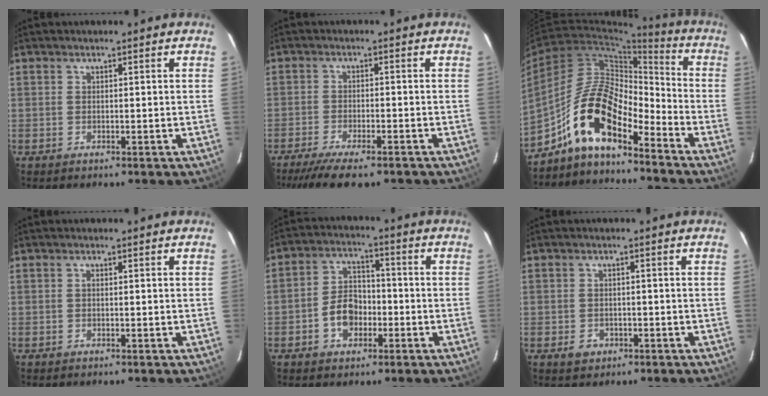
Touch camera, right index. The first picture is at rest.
{"total": 10.7, "force": [-8.5, 2.5, 6.0], "torque": [-0.137, -0.032, -0.142]}
{"total": 13.6, "force": [-9.6, 4.6, 8.5], "torque": [-0.159, 0.024, -0.188]}
{"total": 0.0}
{"total": 7.5, "force": [-2.7, 5.4, 4.3], "torque": [-0.085, 0.023, -0.041]}
{"total": 2.8, "force": [-1.2, 2.3, 0.9], "torque": [-0.019, 0.003, -0.016]}